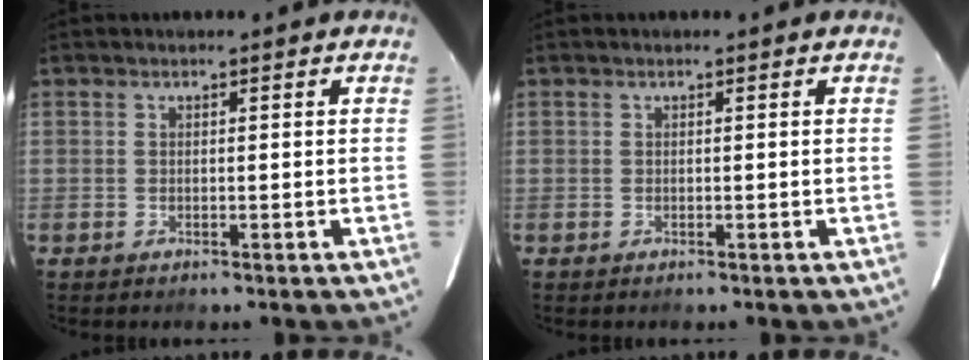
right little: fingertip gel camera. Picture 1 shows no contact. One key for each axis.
{"total": 0.0}